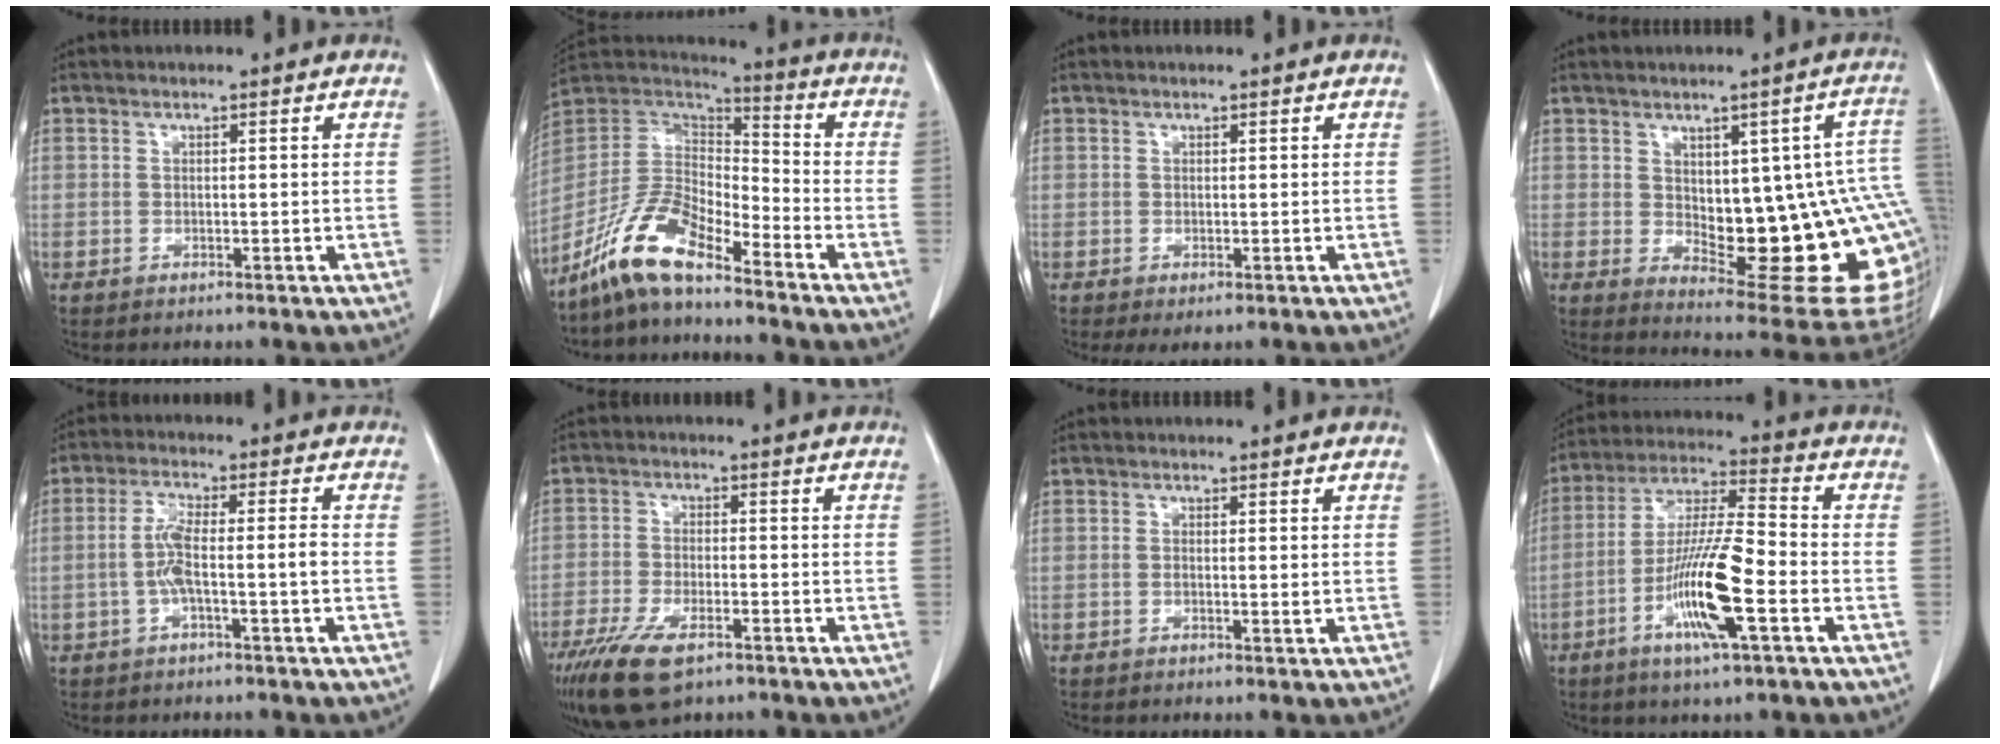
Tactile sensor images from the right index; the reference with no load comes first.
{"total": 12.2, "force": [-9.3, 3.0, 7.3], "torque": [-0.155, 0.015, -0.182]}
{"total": 1.0, "force": [0.0, 0.8, 0.6], "torque": [-0.010, -0.001, 0.003]}
{"total": 21.0, "force": [-0.8, 6.6, 19.9], "torque": [-0.168, 0.014, 0.020]}
{"total": 5.1, "force": [-1.2, 0.2, 5.0], "torque": [-0.100, 0.015, -0.018]}
{"total": 9.8, "force": [-6.4, 3.5, 6.6], "torque": [-0.126, -0.017, -0.112]}
{"total": 0.7, "force": [0.1, 0.1, 0.6], "torque": [-0.006, 0.000, 0.005]}
{"total": 13.3, "force": [-4.6, 1.1, 12.5], "torque": [-0.241, -0.008, -0.086]}